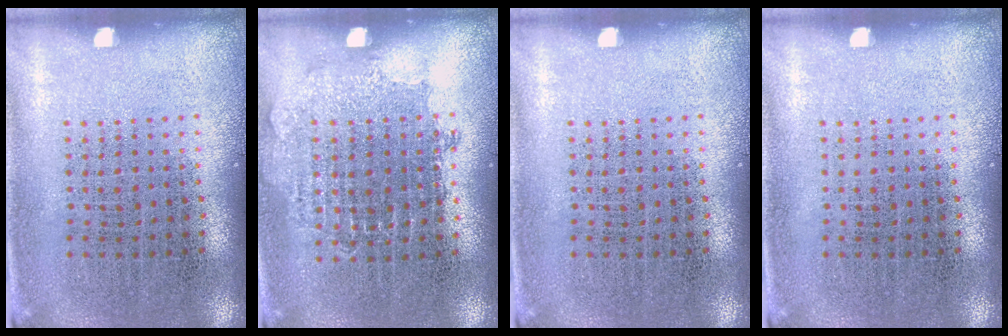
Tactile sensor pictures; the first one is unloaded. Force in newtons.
{"total": 0.8, "press": 0.8, "slide": 0.2}
{"total": 0.0}
{"total": 0.0}